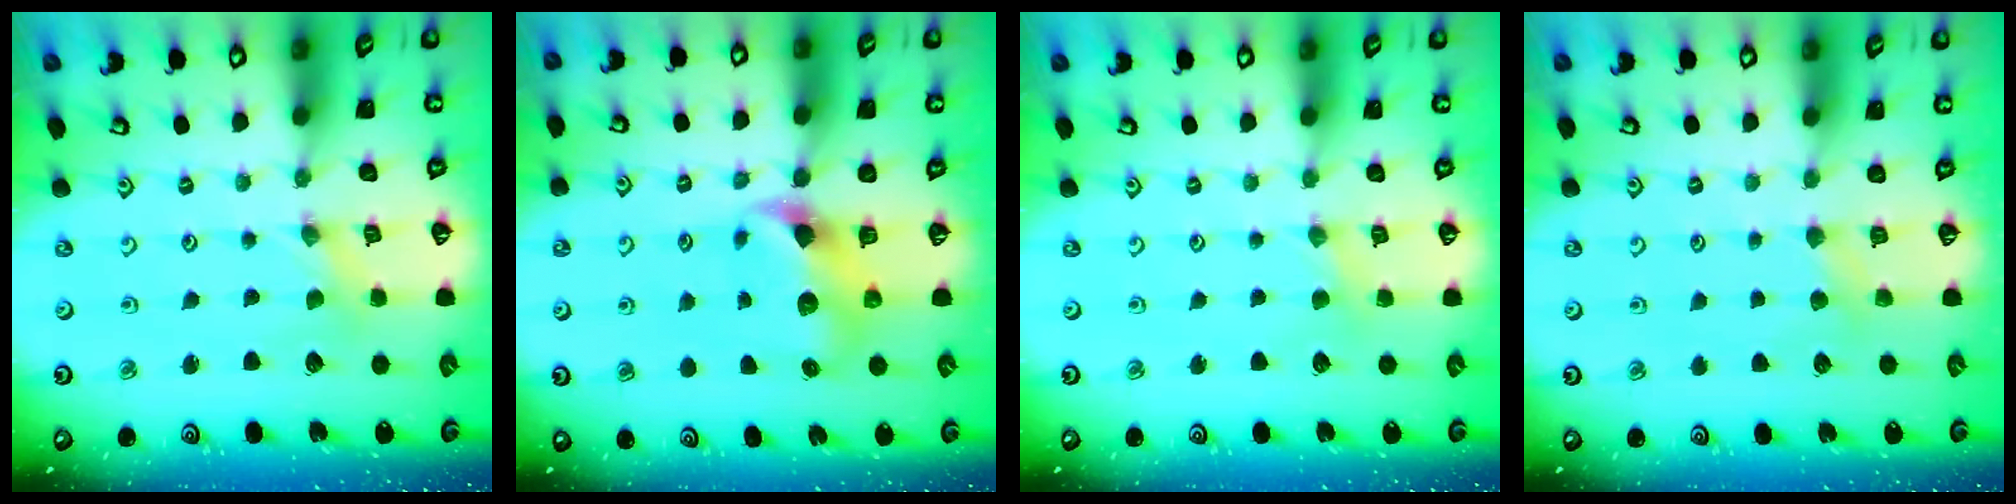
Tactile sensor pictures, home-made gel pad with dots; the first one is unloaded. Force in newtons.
{"total": 7.7, "press": 7.7, "slide": 1.0}
{"total": 2.7, "press": 2.6, "slide": 0.5}
{"total": 2.9, "press": 2.8, "slide": 0.4}